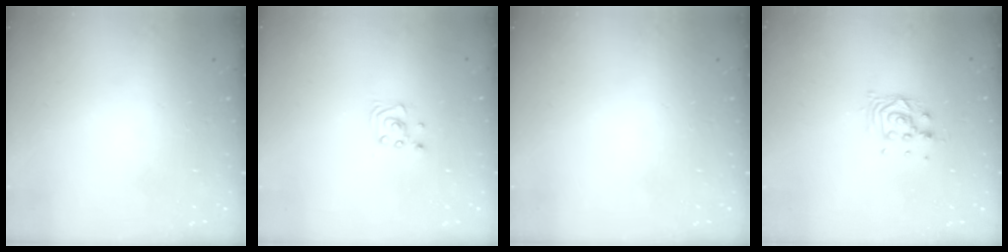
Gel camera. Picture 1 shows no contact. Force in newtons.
{"total": 2.2, "press": 2.2, "slide": 0.2}
{"total": 0.0}
{"total": 7.2, "press": 7.2, "slide": 0.6}